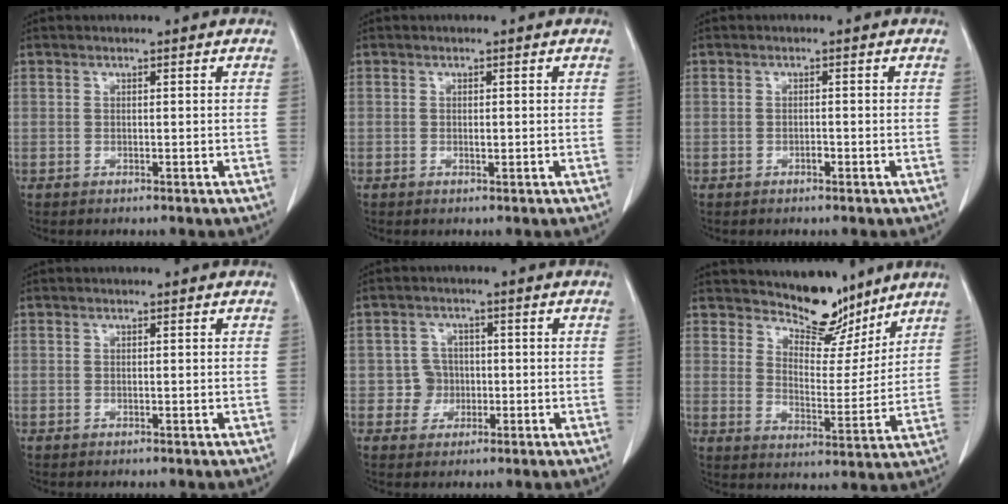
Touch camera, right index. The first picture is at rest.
{"total": 0.7, "force": [0.0, 0.3, 0.6], "torque": [-0.011, -0.001, 0.000]}
{"total": 0.7, "force": [-0.4, 0.4, 0.5], "torque": [-0.008, 0.002, -0.006]}
{"total": 0.0}
{"total": 3.3, "force": [-0.6, 3.3, 0.2], "torque": [0.009, 0.010, -0.008]}
{"total": 9.0, "force": [7.9, 3.3, 2.7], "torque": [-0.030, -0.016, 0.127]}